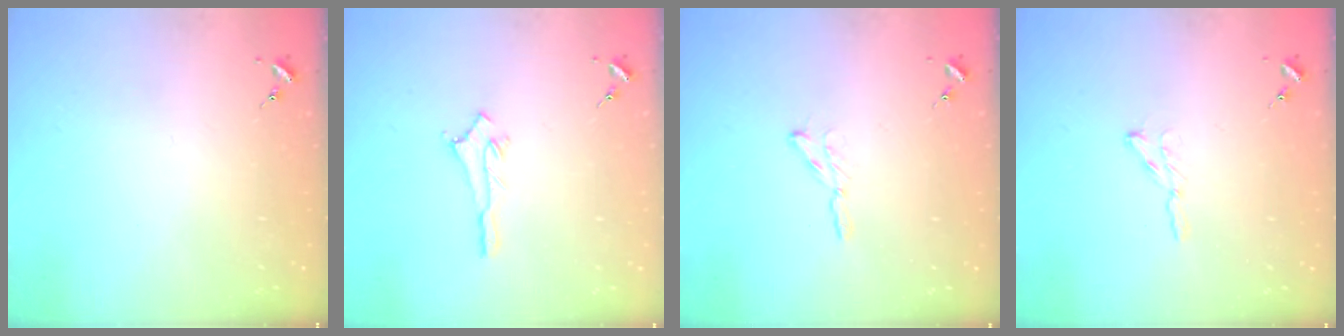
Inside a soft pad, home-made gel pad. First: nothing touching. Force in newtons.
{"total": 2.9, "press": 2.9, "slide": 0.3}
{"total": 2.9, "press": 2.9, "slide": 0.3}
{"total": 3.9, "press": 3.8, "slide": 0.5}